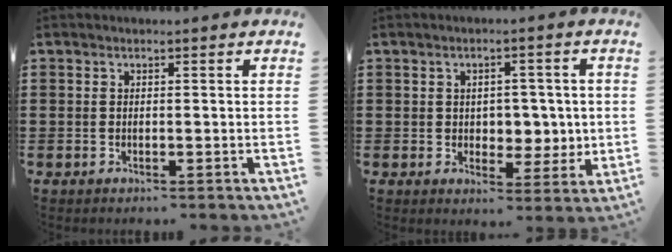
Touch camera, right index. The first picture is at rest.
{"total": 4.3, "force": [0.7, 3.6, 2.3], "torque": [-0.035, 0.003, 0.006]}